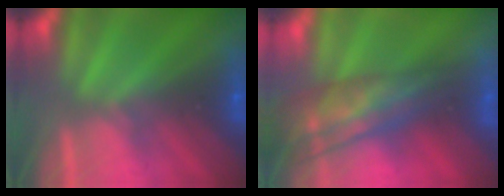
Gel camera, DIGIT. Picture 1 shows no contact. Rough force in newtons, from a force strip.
{"total": 5.7}